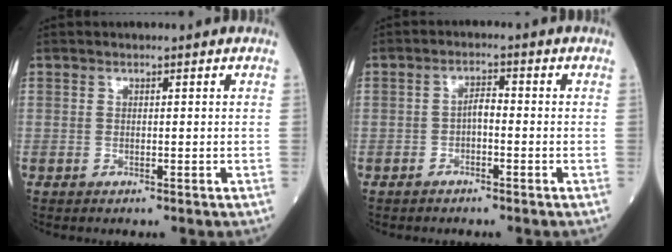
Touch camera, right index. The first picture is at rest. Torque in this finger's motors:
{"motor_torque": [0.25, -0.09, 0.17, 0.04]}